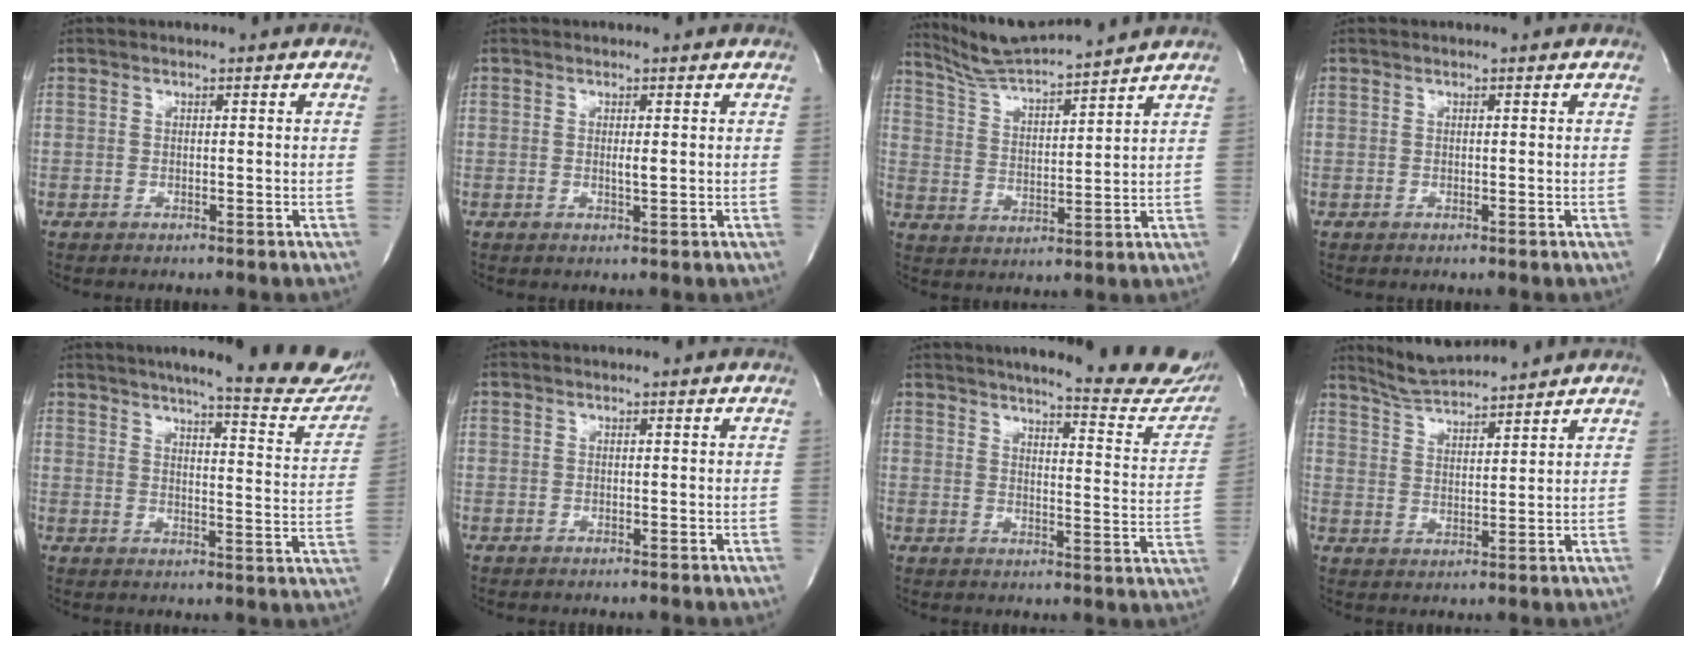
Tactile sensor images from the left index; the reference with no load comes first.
{"total": 1.1, "force": [0.2, 0.1, 1.1], "torque": [-0.025, -0.002, 0.003]}
{"total": 11.9, "force": [11.3, -0.7, 3.7], "torque": [-0.078, 0.014, 0.200]}
{"total": 0.0}
{"total": 21.3, "force": [18.6, 2.3, 10.1], "torque": [-0.136, -0.051, 0.216]}
{"total": 0.6, "force": [0.6, 0.1, 0.1], "torque": [-0.002, 0.002, 0.004]}
{"total": 22.0, "force": [19.7, 2.7, 9.6], "torque": [-0.127, -0.074, 0.223]}
{"total": 8.5, "force": [8.2, -0.3, 2.4], "torque": [-0.054, 0.015, 0.151]}